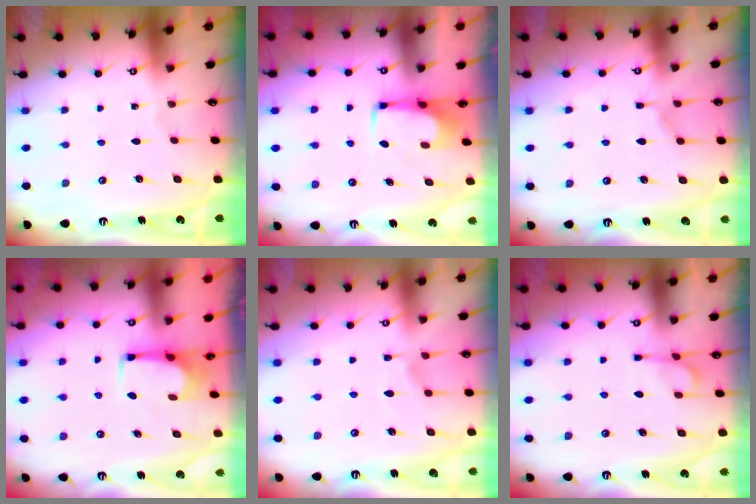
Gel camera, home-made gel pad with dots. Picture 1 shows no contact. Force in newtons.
{"total": 1.8, "press": 1.6, "slide": 0.6}
{"total": 6.0, "press": 5.9, "slide": 0.7}
{"total": 2.4, "press": 2.4, "slide": 0.4}
{"total": 1.5, "press": 0.6, "slide": 1.4}
{"total": 1.1, "press": 0.0, "slide": 1.1}